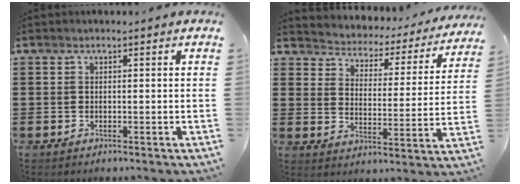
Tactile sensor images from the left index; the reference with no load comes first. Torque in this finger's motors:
{"motor_torque": [1.08, -1.06, 0.29, 0.04]}